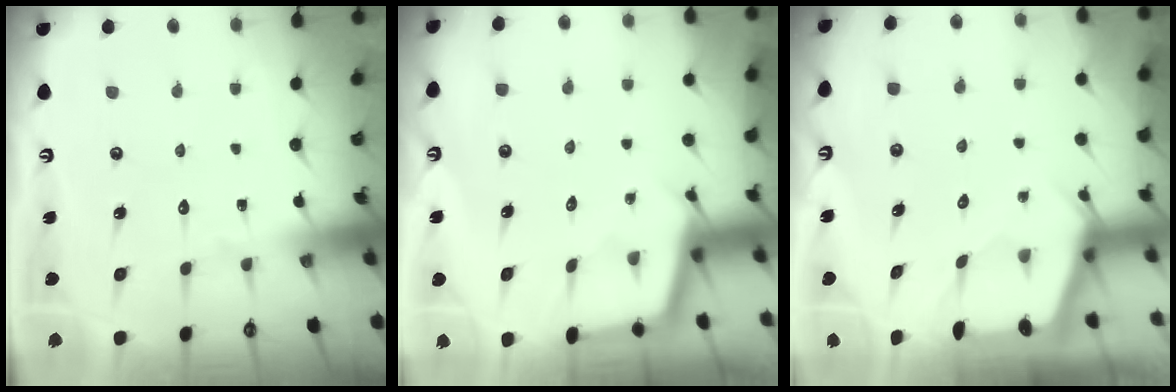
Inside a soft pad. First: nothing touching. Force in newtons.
{"total": 2.3, "press": 2.3, "slide": 0.2}
{"total": 2.3, "press": 2.3, "slide": 0.3}